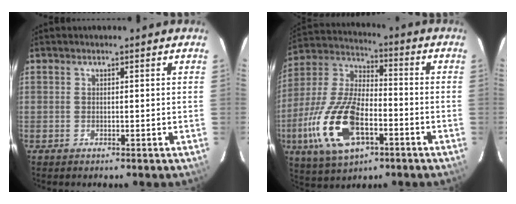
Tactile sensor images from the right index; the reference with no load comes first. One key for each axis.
{"total": 18.9, "fx": -7.0, "fy": 9.0, "fz": 15.0, "tx": -0.330, "ty": -0.009, "tz": -0.127}